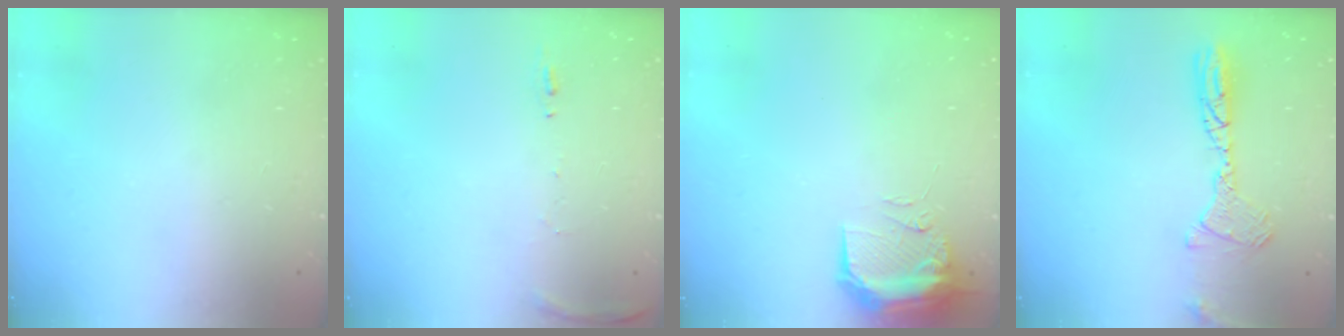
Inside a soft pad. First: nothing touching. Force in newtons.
{"total": 6.6, "press": 6.5, "slide": 0.7}
{"total": 14.8, "press": 11.3, "slide": 9.5}
{"total": 13.0, "press": 12.6, "slide": 3.3}